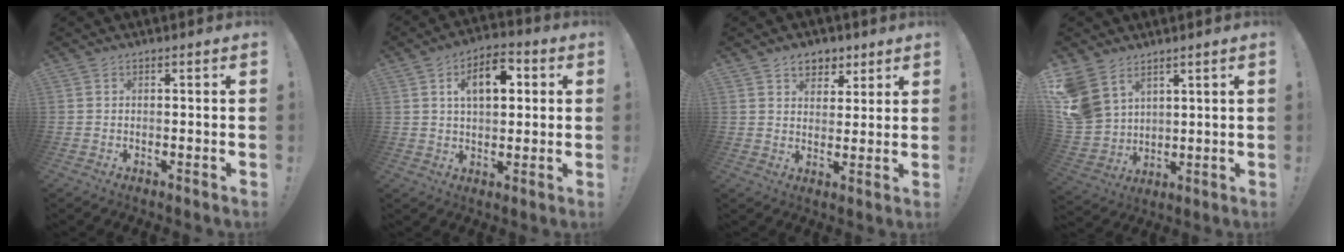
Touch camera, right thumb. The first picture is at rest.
{"total": 10.4, "force": [2.8, 6.1, 7.9], "torque": [-0.111, 0.006, 0.045]}
{"total": 6.8, "force": [4.2, 5.1, 1.6], "torque": [-0.007, -0.029, 0.077]}
{"total": 10.3, "force": [6.5, 6.8, 4.1], "torque": [-0.089, -0.045, 0.137]}